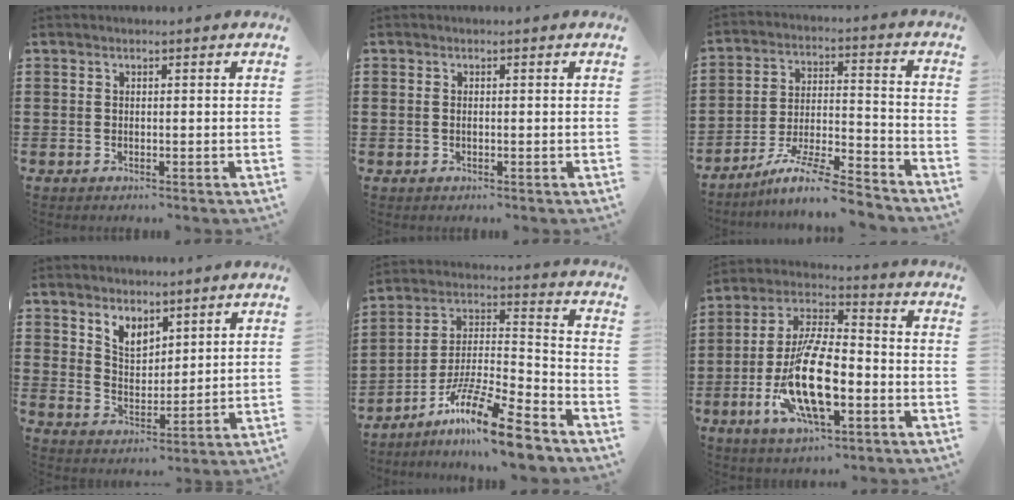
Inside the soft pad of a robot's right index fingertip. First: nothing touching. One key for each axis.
{"total": 0.7, "fx": -0.1, "fy": 0.4, "fz": 0.6, "tx": -0.013, "ty": 0.001, "tz": -0.002}
{"total": 9.2, "fx": -7.9, "fy": 0.6, "fz": 4.7, "tx": -0.085, "ty": 0.007, "tz": -0.153}
{"total": 5.0, "fx": 3.9, "fy": 2.7, "fz": 1.6, "tx": -0.046, "ty": -0.001, "tz": 0.074}
{"total": 14.2, "fx": -10.9, "fy": 1.7, "fz": 9.0, "tx": -0.158, "ty": 0.031, "tz": -0.199}
{"total": 14.7, "fx": -4.6, "fy": 5.6, "fz": 12.8, "tx": -0.282, "ty": -0.007, "tz": -0.090}